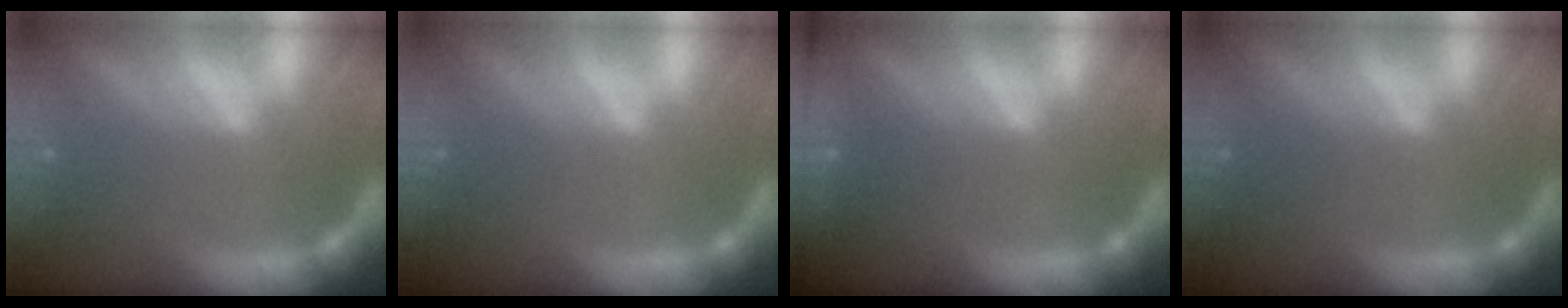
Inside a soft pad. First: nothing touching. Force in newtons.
{"total": 0.0}
{"total": 5.5}
{"total": 0.0}